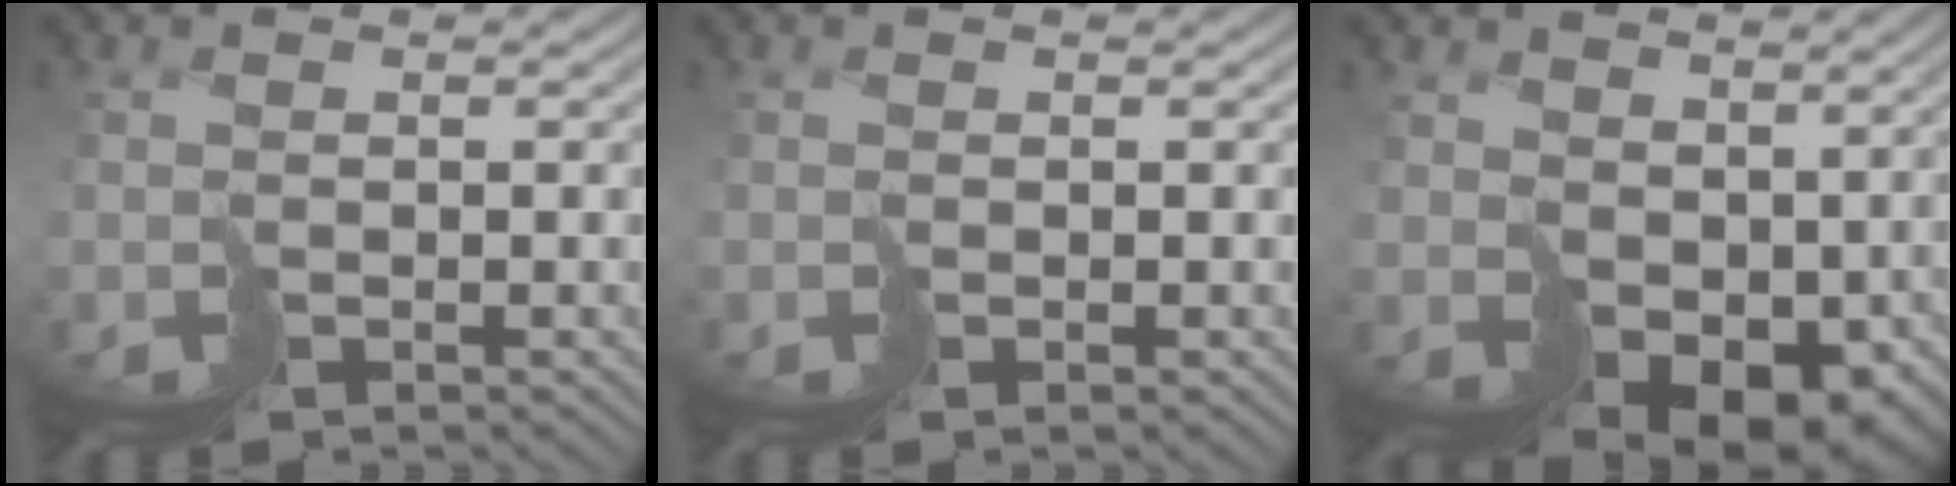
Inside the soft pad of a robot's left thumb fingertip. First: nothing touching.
{"total": 0.0}
{"total": 10.9, "force": [2.1, 7.7, 7.4], "torque": [-0.144, -0.037, 0.077]}